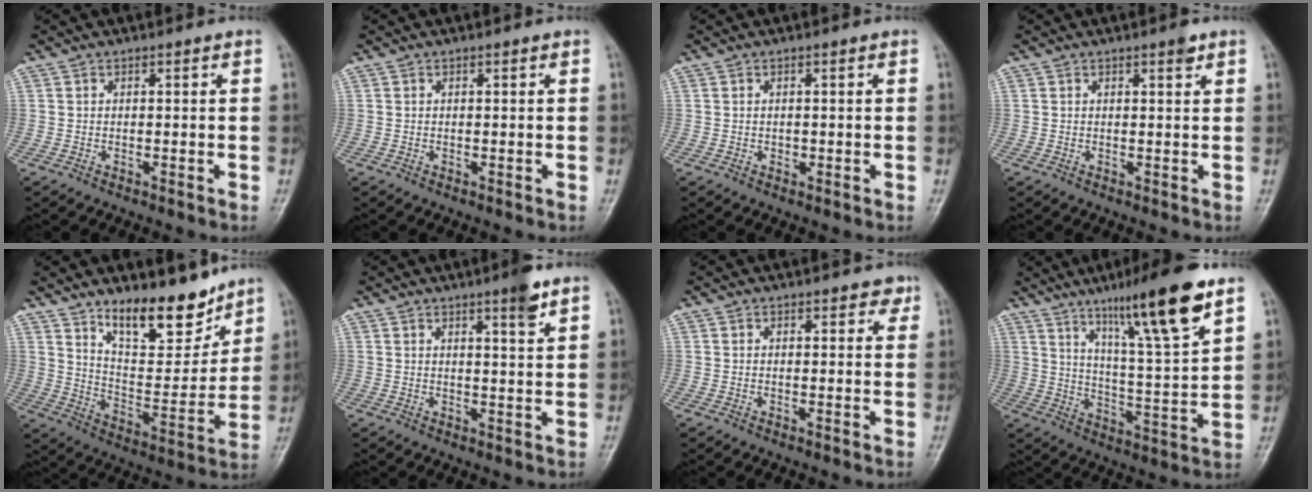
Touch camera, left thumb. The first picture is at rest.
{"total": 0.0}
{"total": 0.6, "force": [0.0, 0.5, 0.3], "torque": [0.001, 0.002, -0.002]}
{"total": 1.5, "force": [1.0, 0.3, 1.1], "torque": [-0.014, -0.004, 0.013]}
{"total": 15.2, "force": [11.3, 5.8, 8.4], "torque": [-0.087, -0.089, 0.193]}
{"total": 7.1, "force": [4.7, 0.7, 5.3], "torque": [-0.071, -0.033, 0.068]}
{"total": 2.2, "force": [1.4, 1.2, 1.2], "torque": [0.004, -0.003, 0.012]}
{"total": 17.7, "force": [10.7, 1.9, 13.9], "torque": [-0.212, -0.051, 0.177]}